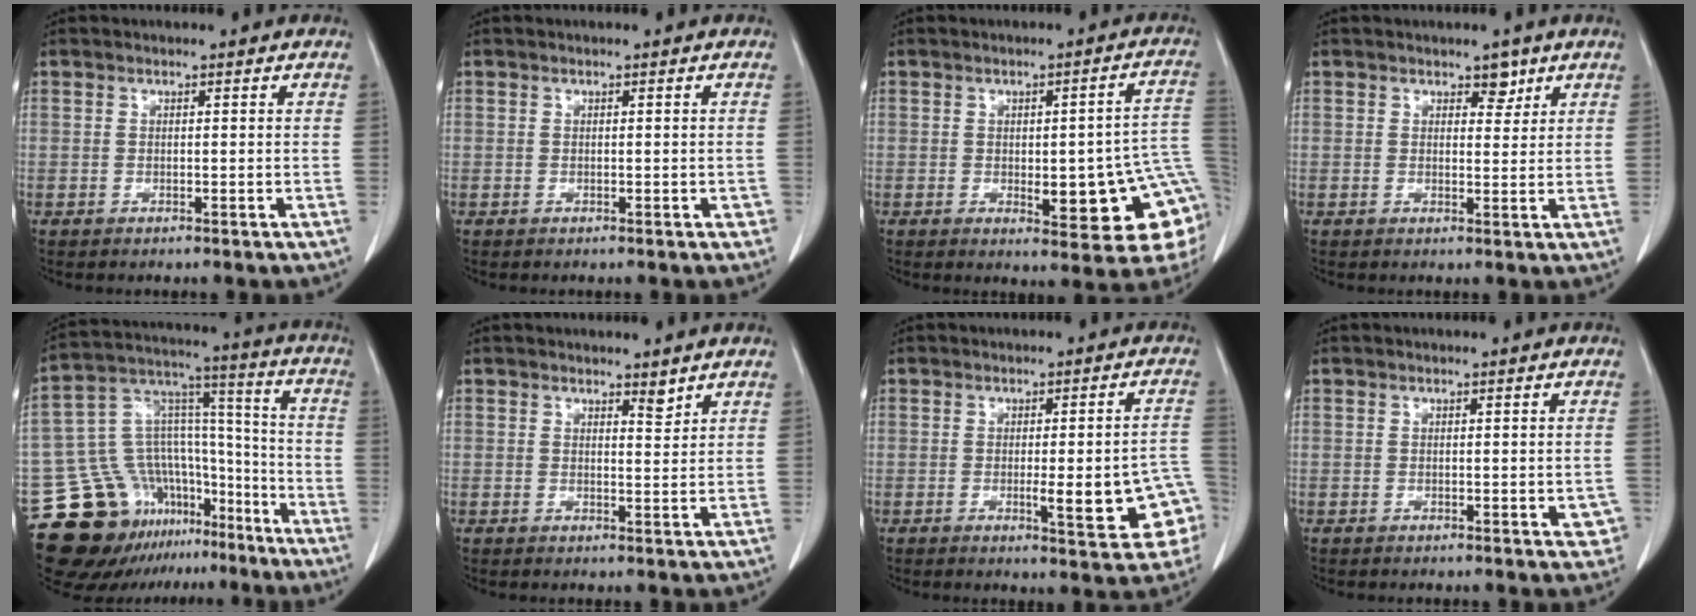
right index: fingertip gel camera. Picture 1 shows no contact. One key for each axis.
{"total": 1.1, "fx": -0.4, "fy": 0.5, "fz": 1.0, "tx": -0.007, "ty": 0.000, "tz": -0.004}
{"total": 15.8, "fx": -2.3, "fy": 3.9, "fz": 15.2, "tx": -0.127, "ty": 0.015, "tz": -0.010}
{"total": 2.4, "fx": 1.6, "fy": 1.4, "fz": 1.1, "tx": -0.009, "ty": -0.003, "tz": 0.023}
{"total": 20.7, "fx": -13.7, "fy": 12.3, "fz": 9.5, "tx": -0.158, "ty": 0.079, "tz": -0.220}
{"total": 1.0, "fx": 0.9, "fy": 0.3, "fz": 0.5, "tx": -0.010, "ty": -0.007, "tz": 0.013}
{"total": 11.4, "fx": -3.2, "fy": 2.1, "fz": 10.7, "tx": -0.095, "ty": 0.015, "tz": -0.035}
{"total": 2.8, "fx": -0.9, "fy": 1.0, "fz": 2.4, "tx": -0.015, "ty": 0.003, "tz": -0.009}